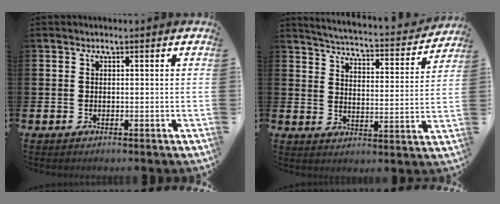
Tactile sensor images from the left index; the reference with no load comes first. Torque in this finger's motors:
{"motor_torque": [0.81, -1.33, 0.06, 0.01]}